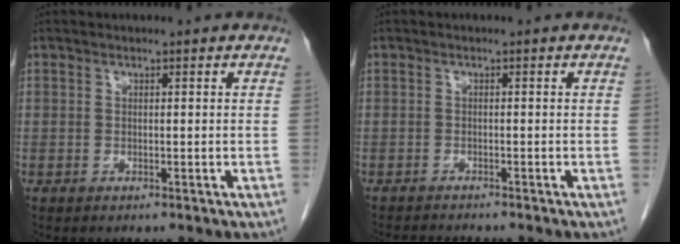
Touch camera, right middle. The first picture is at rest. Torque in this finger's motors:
{"motor_torque": [0.00, 0.00, -0.01, 0.00]}